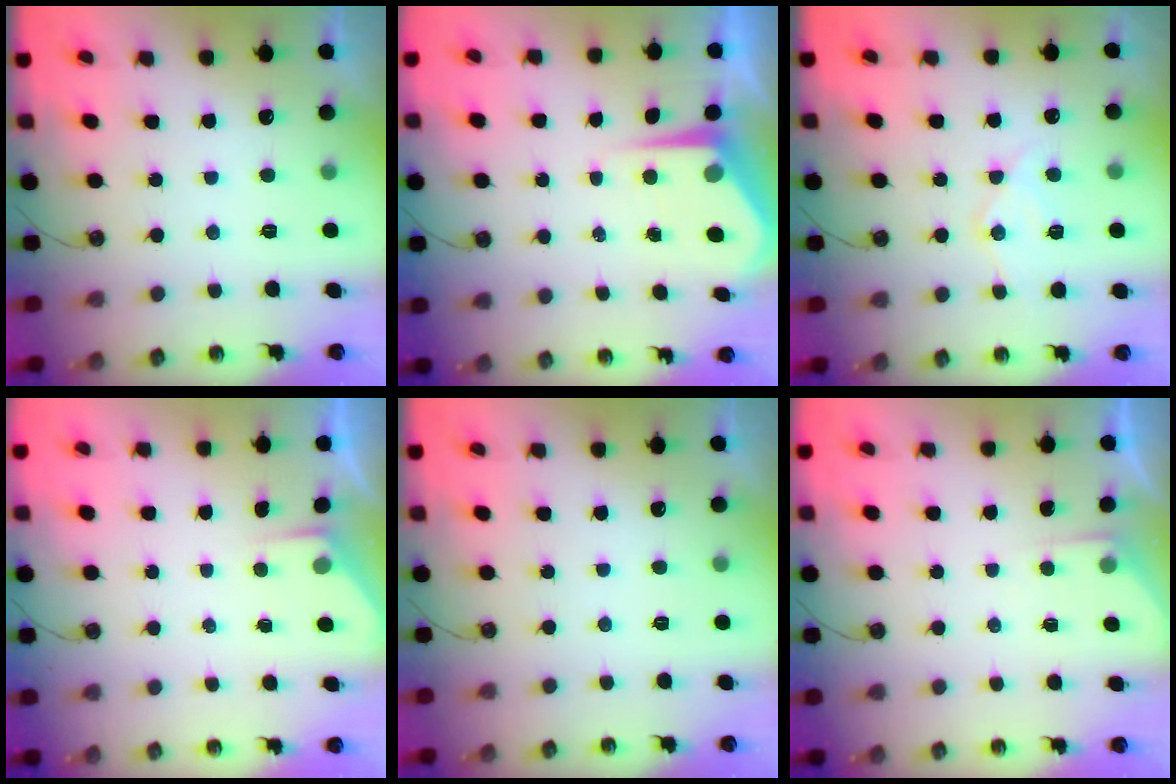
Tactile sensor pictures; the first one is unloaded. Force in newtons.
{"total": 6.1, "press": 6.0, "slide": 0.6}
{"total": 11.8, "press": 11.7, "slide": 1.2}
{"total": 2.4, "press": 2.3, "slide": 0.4}
{"total": 0.0}
{"total": 2.0, "press": 2.0, "slide": 0.3}